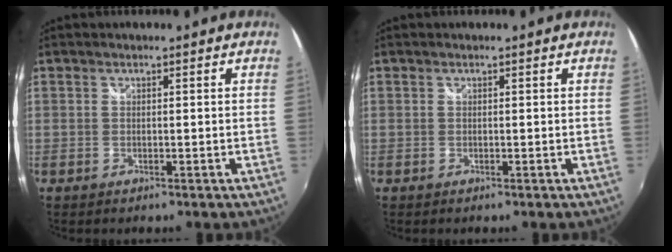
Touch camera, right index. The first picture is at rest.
{"total": 0.0}